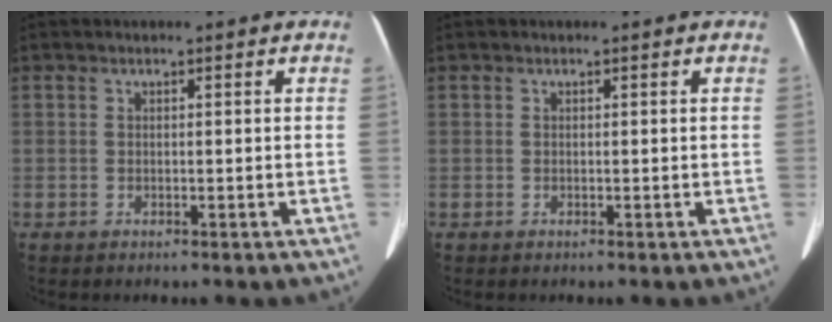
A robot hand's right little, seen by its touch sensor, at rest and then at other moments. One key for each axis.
{"total": 0.0}